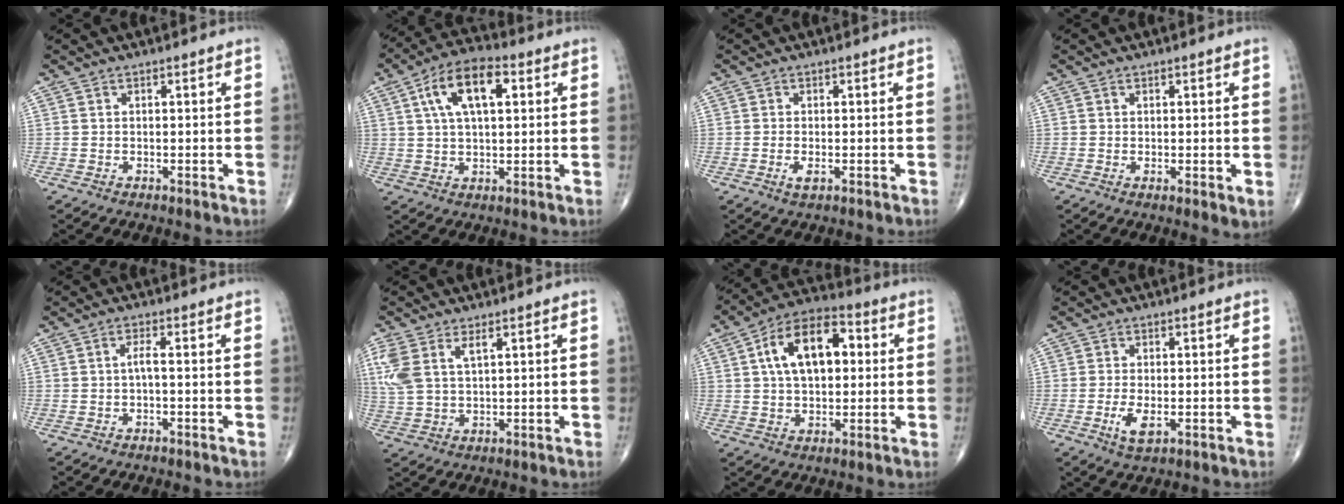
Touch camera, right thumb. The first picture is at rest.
{"total": 12.1, "force": [3.8, 5.8, 10.0], "torque": [-0.172, 0.015, 0.062]}
{"total": 1.7, "force": [-0.5, 0.6, 1.5], "torque": [-0.031, -0.004, -0.011]}
{"total": 2.3, "force": [0.0, 0.6, 2.2], "torque": [-0.035, -0.010, 0.000]}
{"total": 1.5, "force": [-0.3, 0.0, 1.5], "torque": [-0.031, 0.008, -0.006]}
{"total": 7.8, "force": [3.1, 3.6, 6.2], "torque": [-0.155, 0.005, 0.072]}
{"total": 14.6, "force": [2.9, 8.3, 11.7], "torque": [-0.184, 0.023, 0.042]}
{"total": 3.3, "force": [-0.9, 1.4, 2.9], "torque": [-0.057, -0.006, -0.016]}